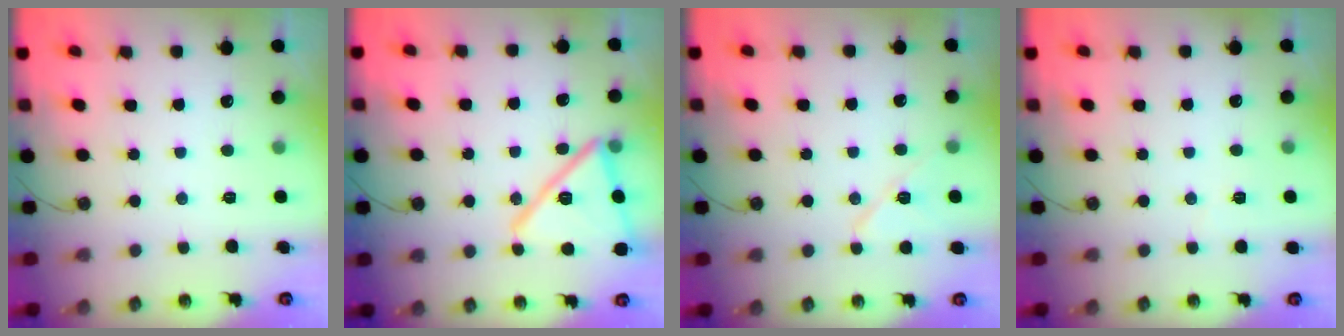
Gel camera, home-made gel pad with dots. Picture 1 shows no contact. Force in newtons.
{"total": 18.9, "press": 18.9, "slide": 1.0}
{"total": 8.9, "press": 8.9, "slide": 1.1}
{"total": 2.5, "press": 2.3, "slide": 0.9}